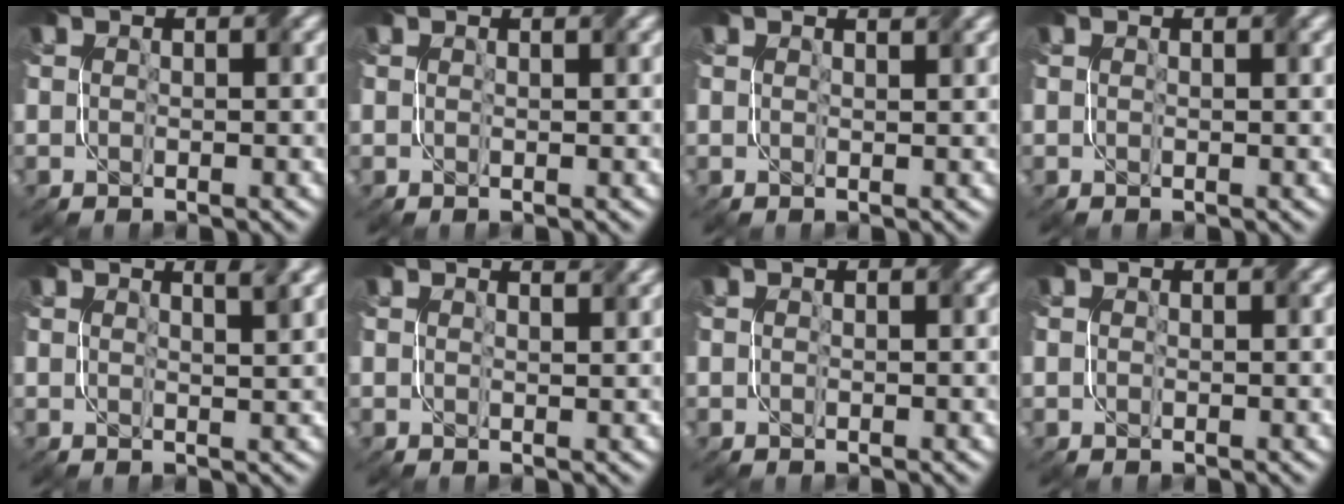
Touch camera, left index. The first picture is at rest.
{"total": 0.7, "force": [0.7, 0.0, 0.2], "torque": [-0.007, -0.004, 0.005]}
{"total": 0.9, "force": [0.9, 0.0, 0.2], "torque": [-0.008, -0.004, 0.009]}
{"total": 0.7, "force": [0.5, 0.1, 0.5], "torque": [-0.009, 0.001, 0.004]}
{"total": 2.0, "force": [1.3, 0.4, 1.5], "torque": [-0.015, 0.000, 0.014]}
{"total": 1.2, "force": [1.2, 0.1, 0.3], "torque": [-0.010, -0.004, 0.012]}
{"total": 0.0}
{"total": 0.5, "force": [0.1, 0.5, 0.1], "torque": [0.001, -0.004, 0.001]}